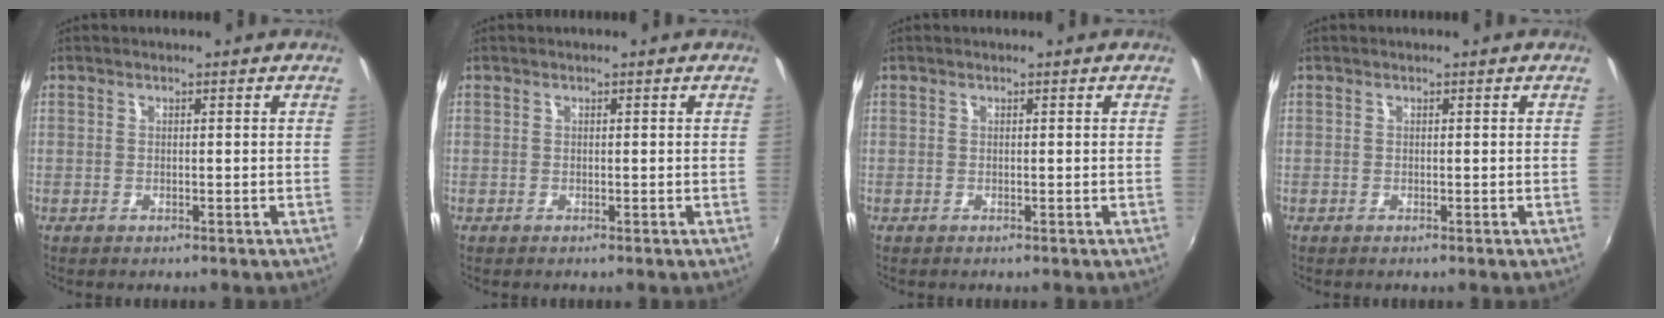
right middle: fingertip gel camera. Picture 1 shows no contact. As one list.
[{"total": 0.0}, {"total": 0.0}, {"total": 0.0}]